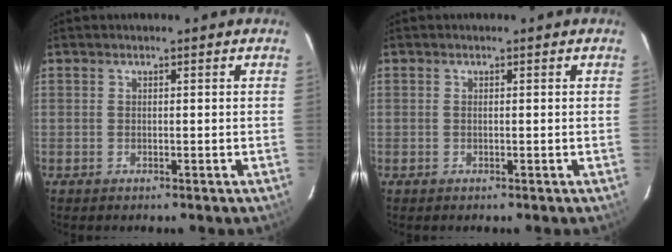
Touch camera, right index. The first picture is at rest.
{"total": 0.0}